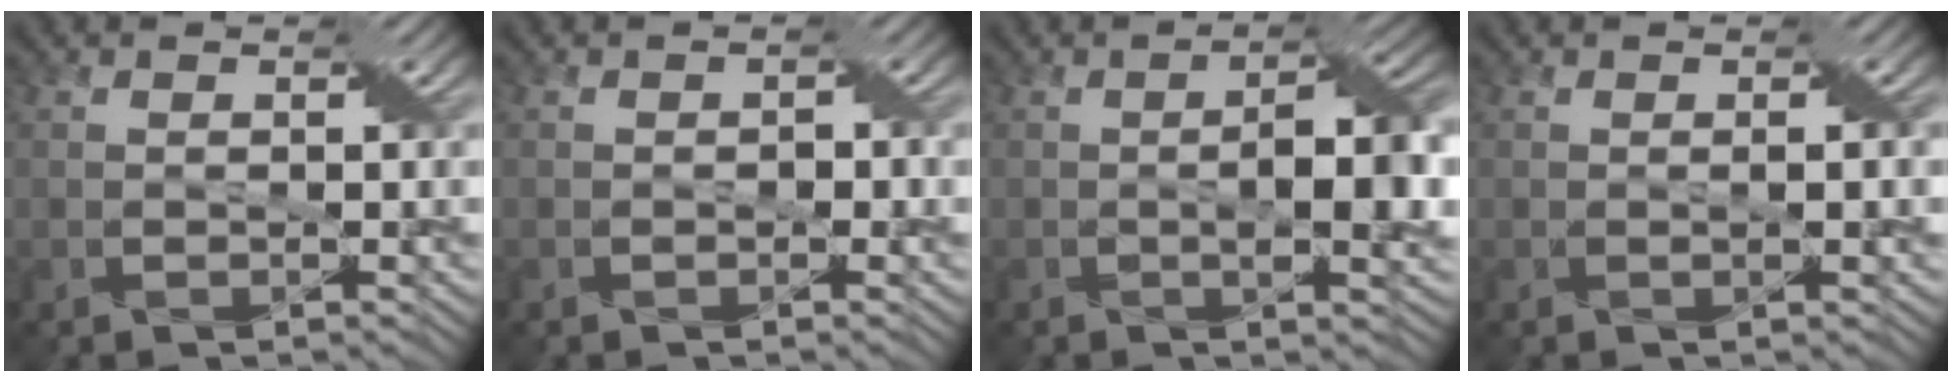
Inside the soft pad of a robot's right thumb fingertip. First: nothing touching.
{"total": 1.2, "force": [-0.4, 0.8, 0.8], "torque": [-0.013, 0.000, -0.007]}
{"total": 6.5, "force": [-0.6, 2.0, 6.2], "torque": [-0.097, 0.002, -0.010]}
{"total": 1.5, "force": [0.0, 0.1, 1.5], "torque": [-0.025, 0.003, 0.001]}